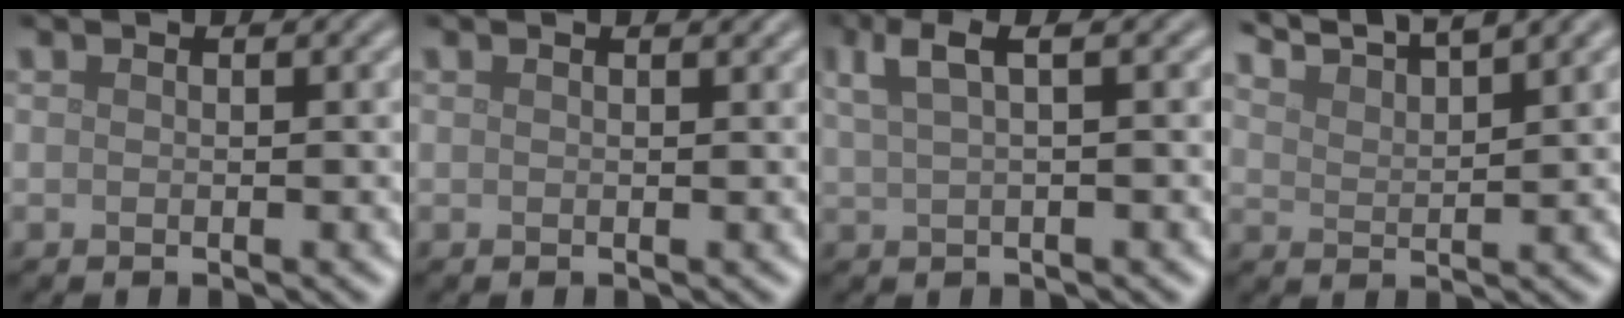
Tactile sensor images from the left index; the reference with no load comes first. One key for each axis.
{"total": 0.7, "fx": 0.6, "fy": 0.1, "fz": 0.4, "tx": -0.007, "ty": 0.000, "tz": 0.007}
{"total": 3.7, "fx": 1.9, "fy": 1.0, "fz": 3.0, "tx": -0.049, "ty": 0.013, "tz": 0.034}
{"total": 6.2, "fx": 5.5, "fy": 0.8, "fz": 2.8, "tx": -0.042, "ty": 0.019, "tz": 0.077}